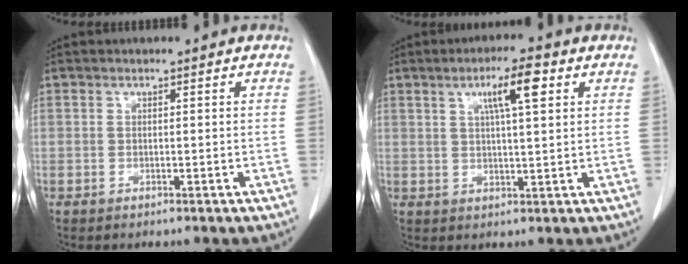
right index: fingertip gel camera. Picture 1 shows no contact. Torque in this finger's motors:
{"motor_torque": [0.69, 0.39, 0.15, 0.06]}